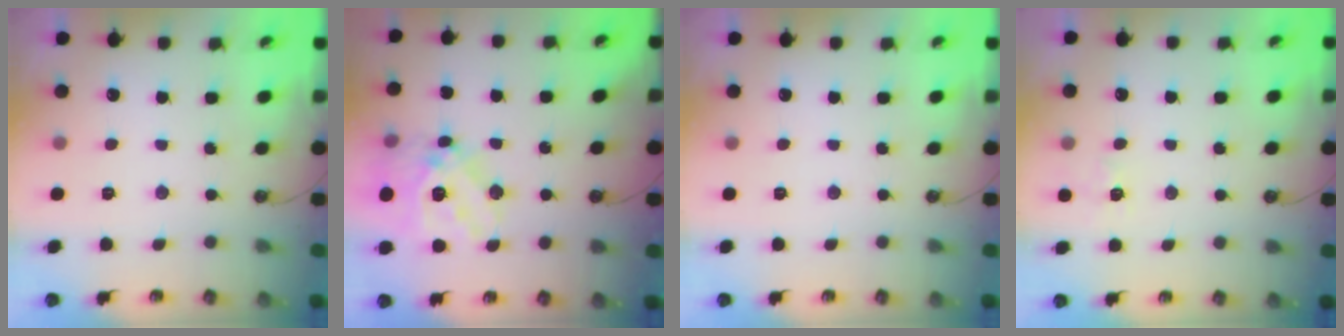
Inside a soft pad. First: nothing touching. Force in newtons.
{"total": 20.5, "press": 20.4, "slide": 2.4}
{"total": 0.0}
{"total": 4.8, "press": 4.7, "slide": 0.7}